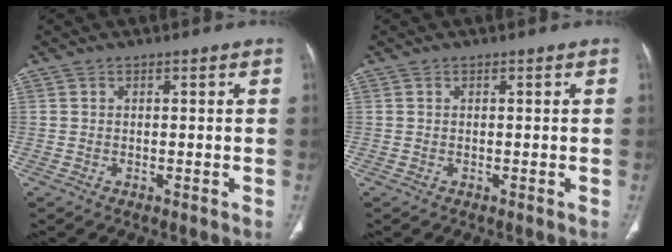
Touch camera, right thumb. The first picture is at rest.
{"total": 0.0}